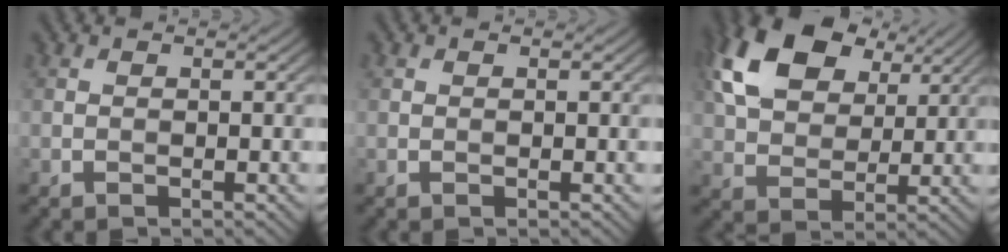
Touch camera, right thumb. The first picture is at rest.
{"total": 0.0}
{"total": 14.0, "force": [6.5, 8.8, 8.7], "torque": [-0.203, 0.021, 0.125]}